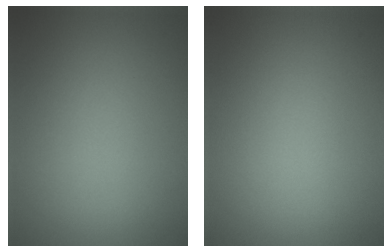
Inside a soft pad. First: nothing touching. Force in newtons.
{"total": 0.0}